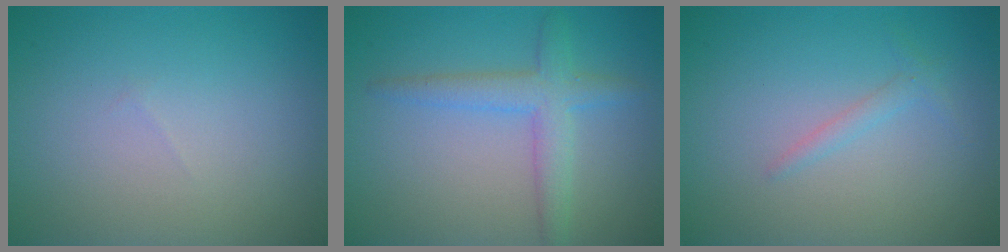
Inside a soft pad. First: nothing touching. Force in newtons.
{"total": 3.3, "press": 3.3, "slide": 0.2}
{"total": 0.9, "press": 0.9, "slide": 0.1}